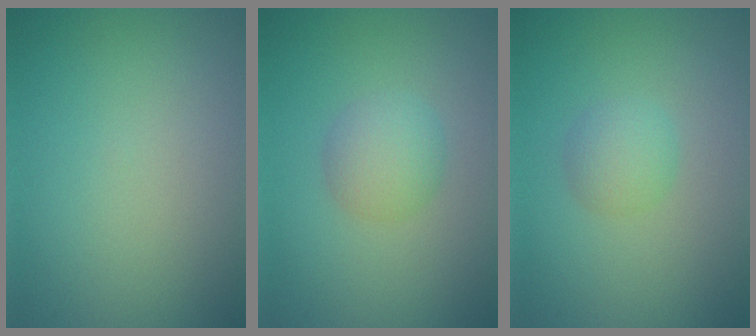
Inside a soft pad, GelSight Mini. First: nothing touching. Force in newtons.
{"total": 2.4, "press": 2.4, "slide": 0.0}
{"total": 1.8, "press": 1.8, "slide": 0.0}